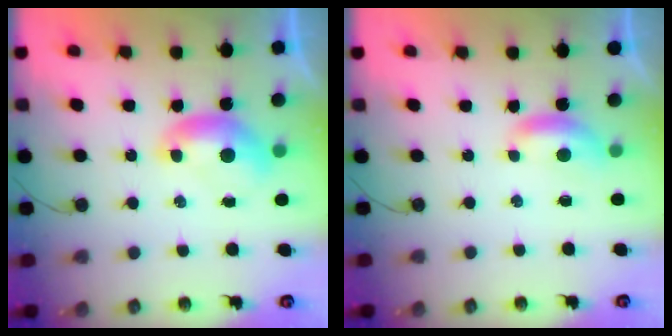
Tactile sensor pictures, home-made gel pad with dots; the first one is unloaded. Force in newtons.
{"total": 1.6, "press": 1.6, "slide": 0.3}